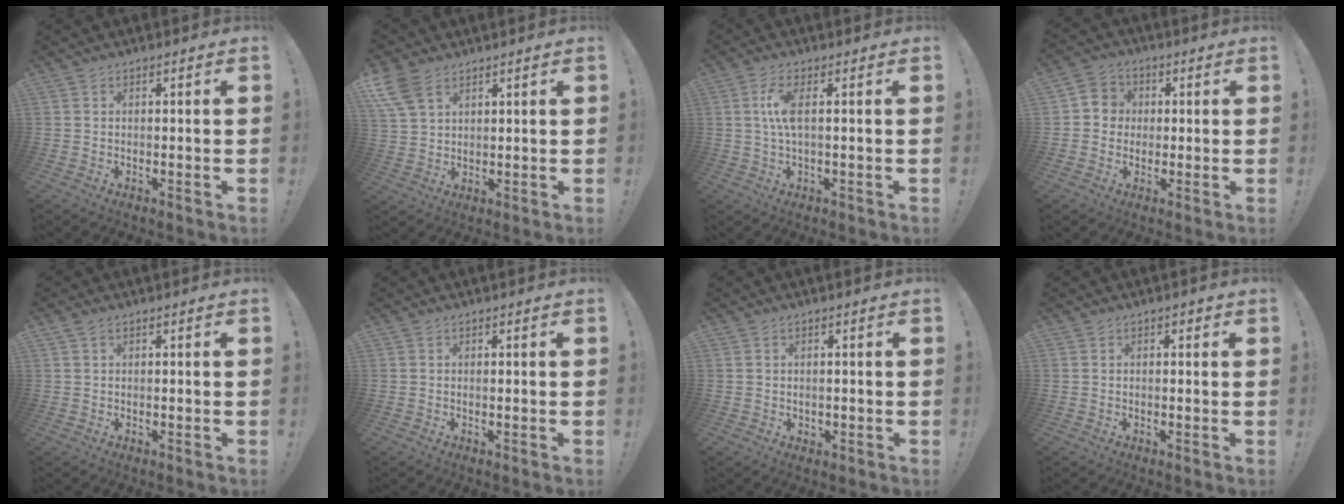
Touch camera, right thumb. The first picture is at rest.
{"total": 8.1, "force": [4.9, 4.5, 4.7], "torque": [-0.096, -0.013, 0.098]}
{"total": 6.7, "force": [1.0, 1.8, 6.4], "torque": [-0.120, -0.007, 0.016]}
{"total": 5.7, "force": [-0.2, 5.6, 1.3], "torque": [-0.014, 0.009, -0.002]}
{"total": 1.2, "force": [0.6, 0.5, 0.9], "torque": [-0.017, 0.002, 0.011]}
{"total": 0.0}
{"total": 0.9, "force": [0.3, 0.9, 0.2], "torque": [-0.002, 0.001, 0.005]}
{"total": 0.8, "force": [0.2, 0.7, 0.3], "torque": [-0.001, 0.000, 0.003]}